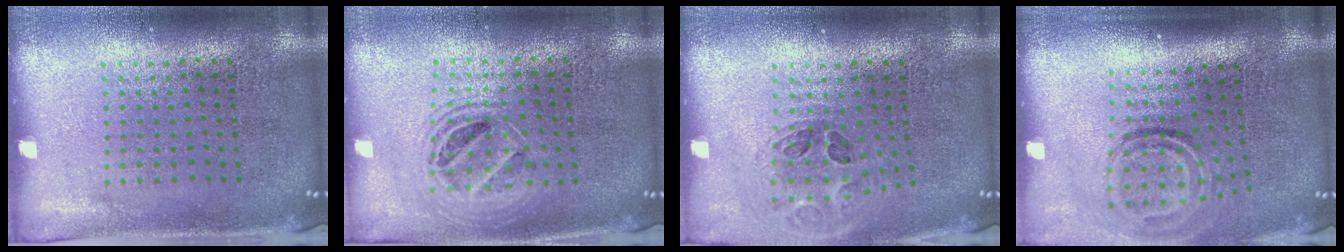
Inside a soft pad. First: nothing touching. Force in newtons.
{"total": 1.4, "press": 1.3, "slide": 0.6}
{"total": 1.0, "press": 0.9, "slide": 0.1}
{"total": 1.9, "press": 1.1, "slide": 1.5}